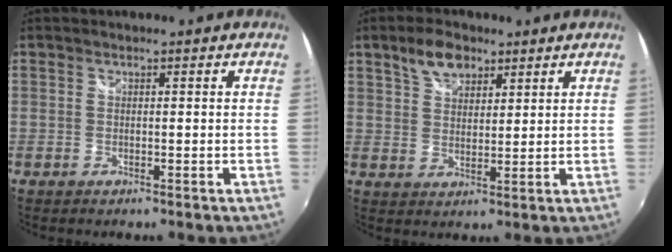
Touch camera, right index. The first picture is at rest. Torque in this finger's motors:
{"motor_torque": [0.01, 0.37, -0.04, 0.02]}